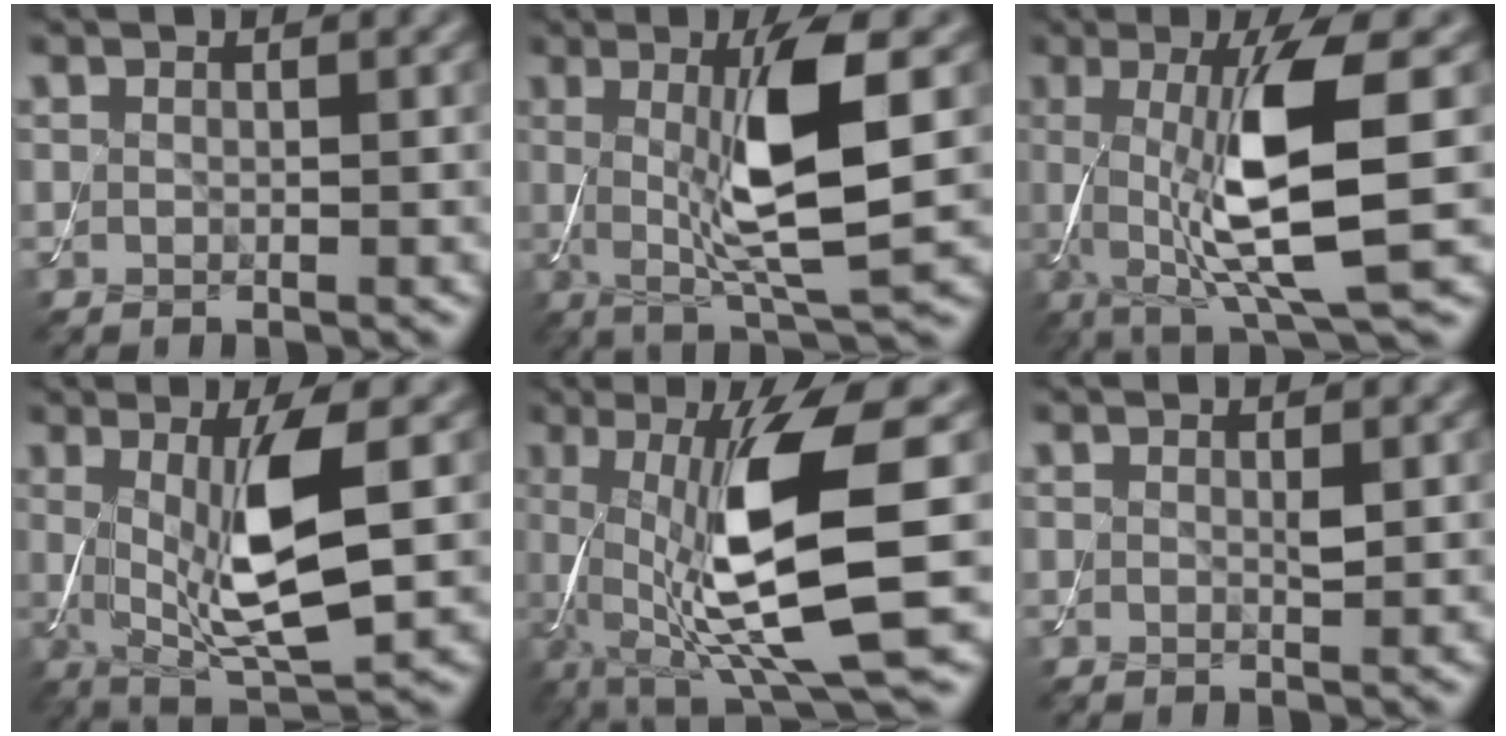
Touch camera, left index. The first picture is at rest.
{"total": 8.6, "force": [0.7, 1.6, 8.4], "torque": [-0.139, -0.009, 0.019]}
{"total": 10.5, "force": [0.0, 2.2, 10.2], "torque": [-0.167, -0.006, 0.009]}
{"total": 8.6, "force": [0.7, 2.3, 8.2], "torque": [-0.144, -0.014, 0.020]}
{"total": 12.7, "force": [-0.1, 2.9, 12.4], "torque": [-0.213, -0.011, 0.006]}
{"total": 0.6, "force": [0.2, 0.1, 0.5], "torque": [-0.010, -0.001, 0.004]}